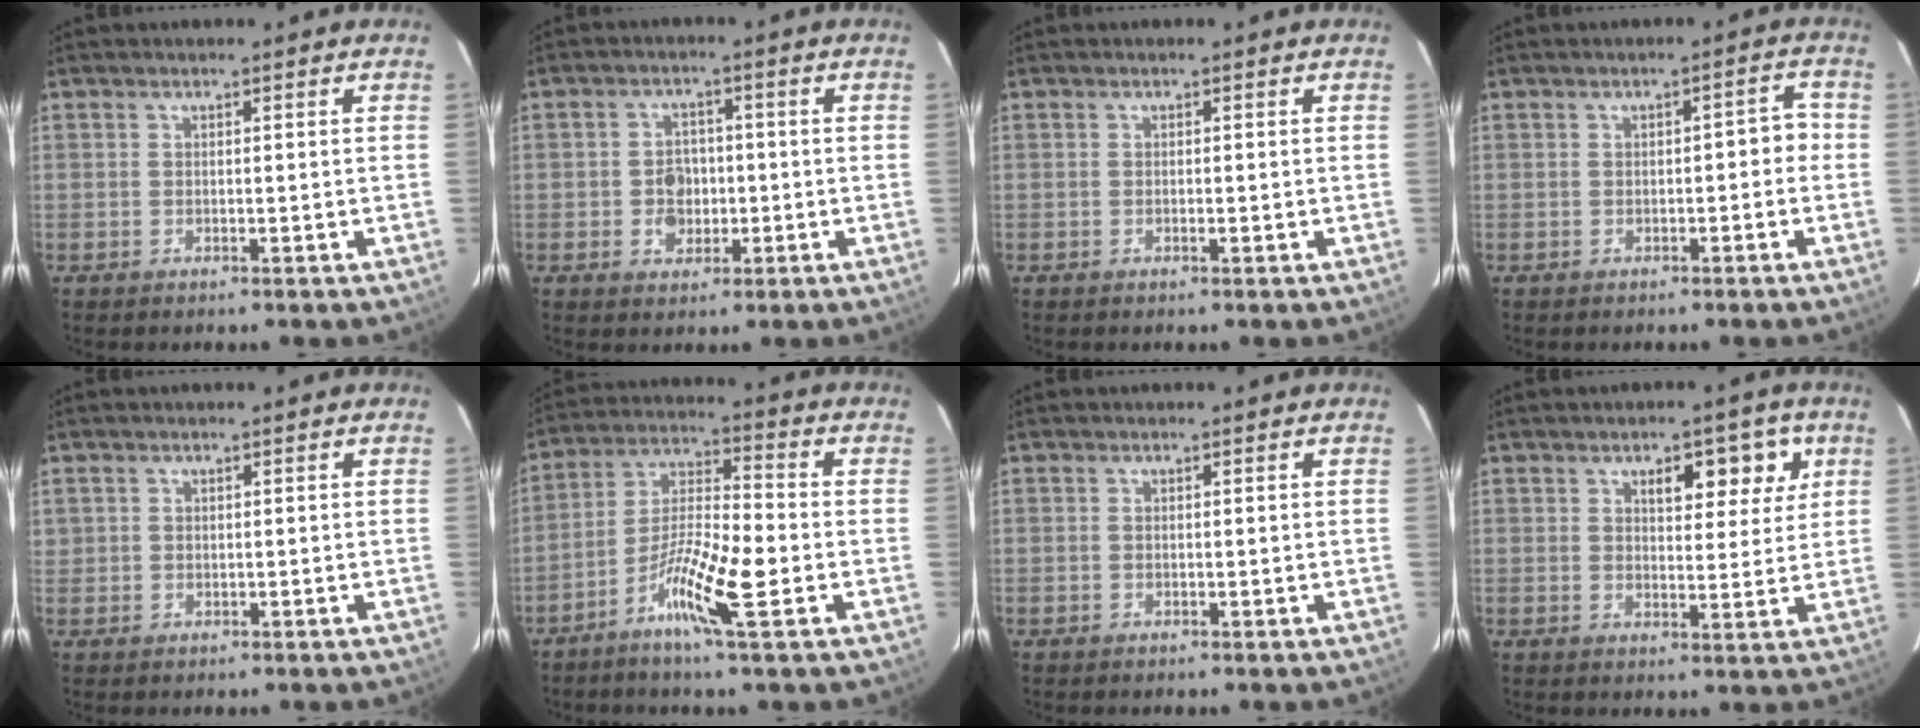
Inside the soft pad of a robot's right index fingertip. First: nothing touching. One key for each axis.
{"total": 4.3, "fx": -0.7, "fy": 3.4, "fz": 2.5, "tx": -0.042, "ty": 0.007, "tz": -0.009}
{"total": 0.5, "fx": -0.2, "fy": 0.0, "fz": 0.5, "tx": -0.007, "ty": 0.000, "tz": -0.003}
{"total": 2.8, "fx": -0.6, "fy": 1.2, "fz": 2.5, "tx": -0.026, "ty": 0.019, "tz": -0.008}
{"total": 0.9, "fx": 0.3, "fy": 0.8, "fz": 0.1, "tx": 0.006, "ty": 0.007, "tz": 0.003}
{"total": 11.1, "fx": -4.8, "fy": 0.7, "fz": 10.0, "tx": -0.187, "ty": -0.003, "tz": -0.093}
{"total": 0.0}
{"total": 6.7, "fx": 3.2, "fy": 3.1, "fz": 4.9, "tx": -0.057, "ty": 0.010, "tz": 0.044}